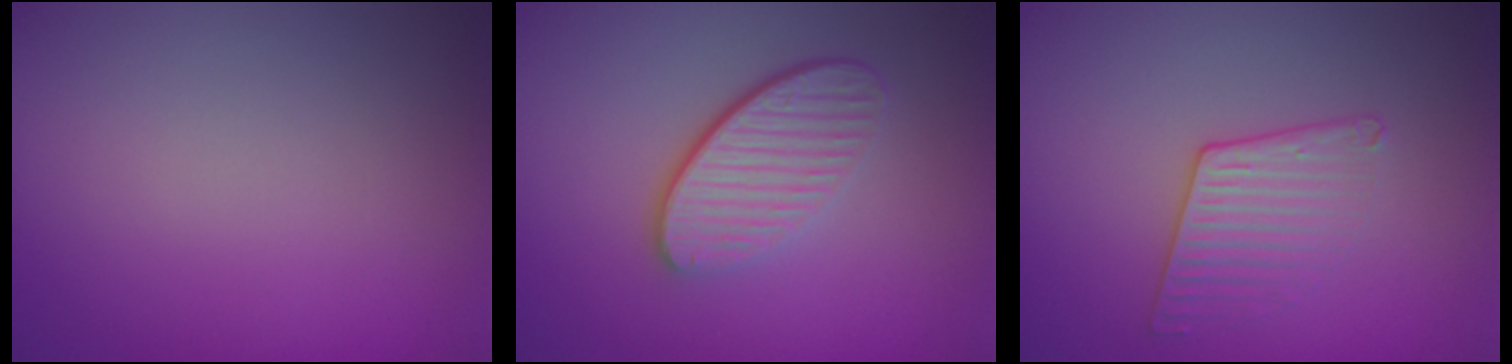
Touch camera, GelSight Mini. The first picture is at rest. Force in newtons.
{"total": 4.1, "press": 3.0, "slide": 2.9}
{"total": 2.0, "press": 1.5, "slide": 1.3}